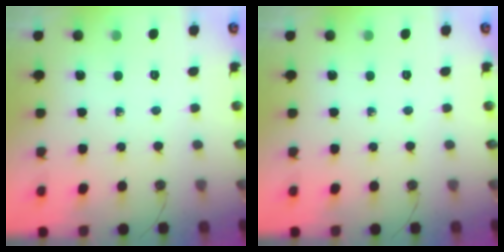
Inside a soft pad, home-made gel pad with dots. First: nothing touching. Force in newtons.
{"total": 0.0}